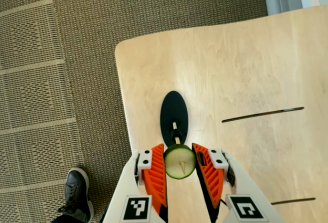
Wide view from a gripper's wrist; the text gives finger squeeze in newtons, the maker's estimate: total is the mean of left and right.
{"total": 10.1, "left": 10.1, "right": 10.0}